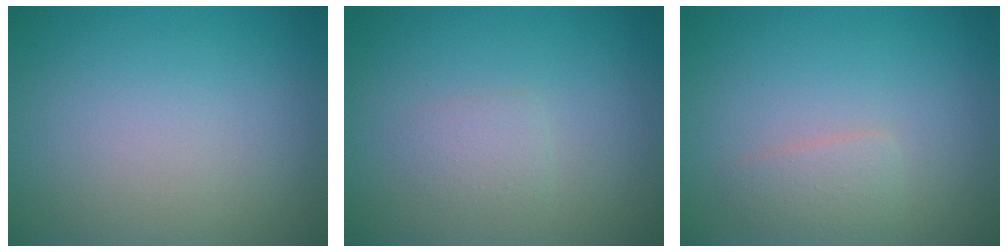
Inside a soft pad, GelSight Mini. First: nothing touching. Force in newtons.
{"total": 1.1, "press": 1.1, "slide": 0.1}
{"total": 1.6, "press": 1.6, "slide": 0.0}